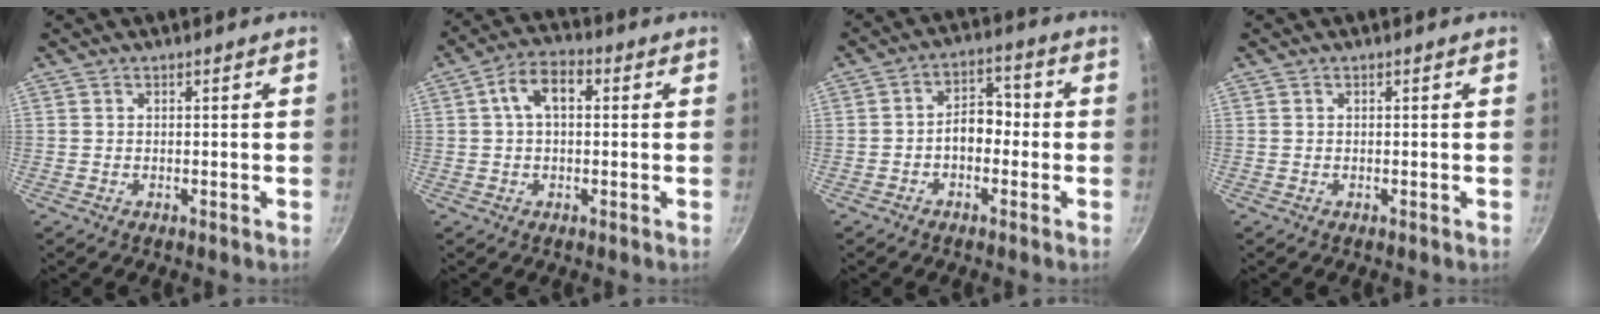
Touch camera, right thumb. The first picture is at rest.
{"total": 7.2, "force": [1.3, 4.3, 5.7], "torque": [-0.091, 0.022, 0.012]}
{"total": 6.1, "force": [-1.4, 4.1, 4.2], "torque": [-0.028, 0.029, -0.033]}
{"total": 0.0}